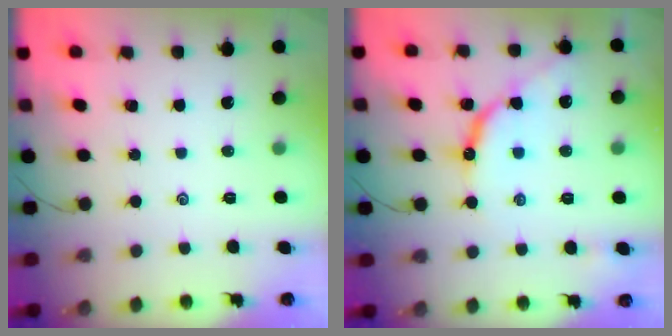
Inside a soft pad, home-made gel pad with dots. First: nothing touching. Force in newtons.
{"total": 11.2, "press": 11.2, "slide": 1.0}